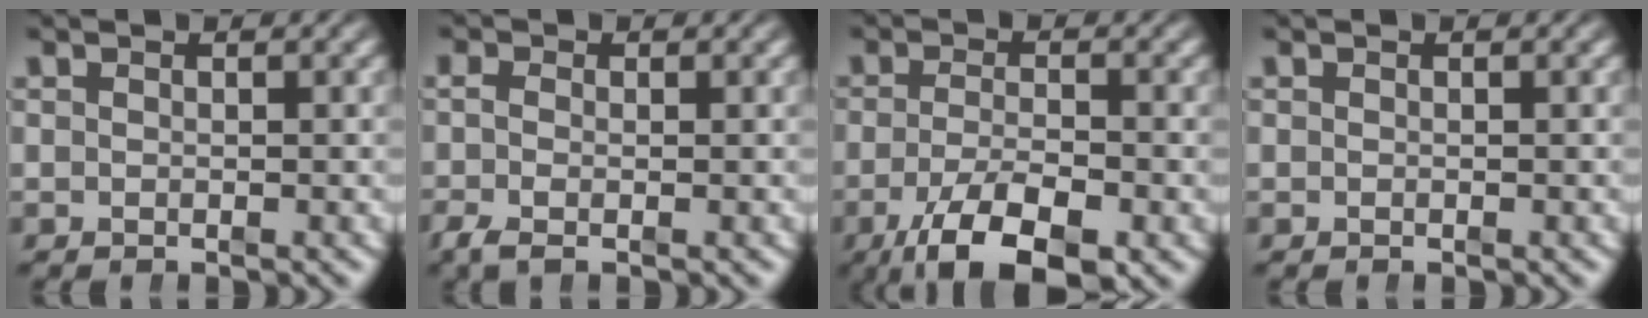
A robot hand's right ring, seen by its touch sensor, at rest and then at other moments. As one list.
[{"total": 2.0, "force": [-1.3, 0.8, 1.4], "torque": [-0.039, -0.016, -0.016]}, {"total": 8.1, "force": [-4.8, 3.2, 5.7], "torque": [-0.104, -0.037, -0.057]}, {"total": 0.0}]